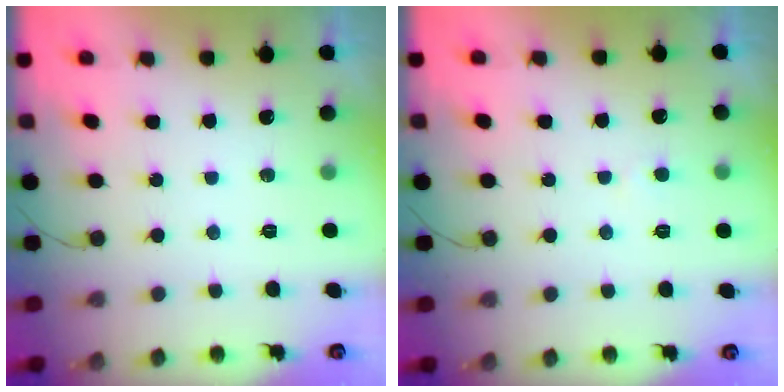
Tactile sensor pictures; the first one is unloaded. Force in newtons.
{"total": 1.7, "press": 1.7, "slide": 0.2}